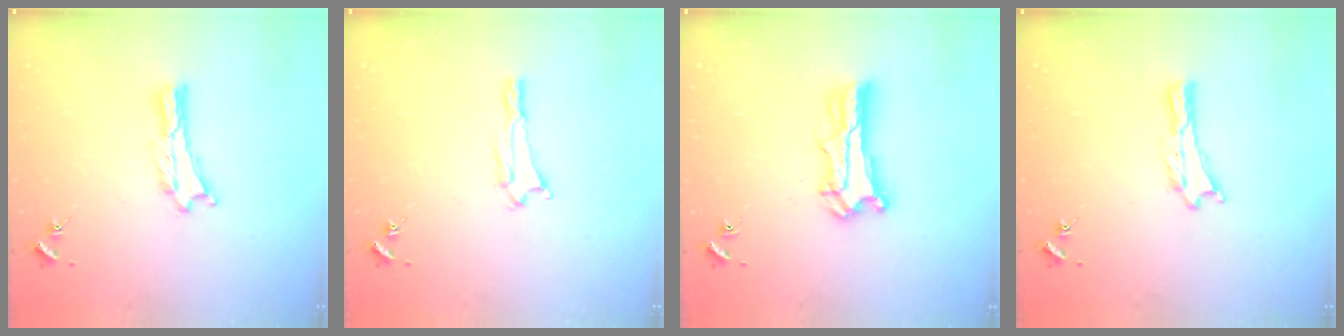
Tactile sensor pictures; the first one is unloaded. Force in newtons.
{"total": 1.0, "press": 0.9, "slide": 0.2}
{"total": 6.6, "press": 6.6, "slide": 0.6}
{"total": 0.0}